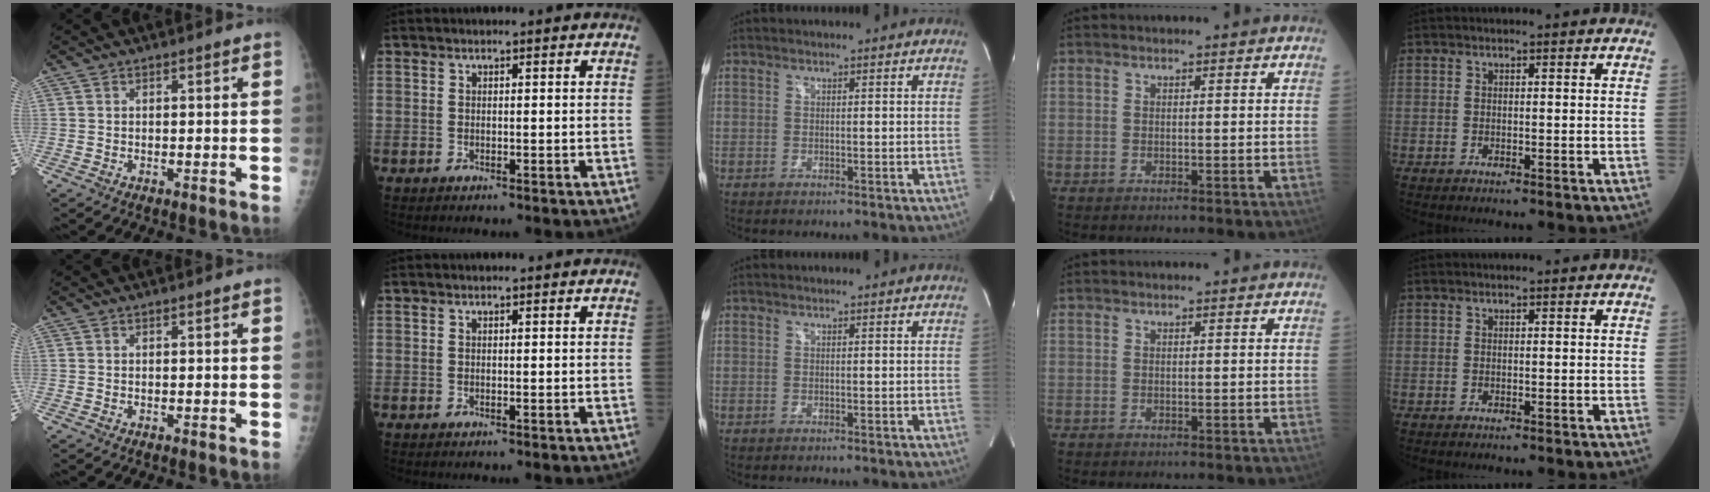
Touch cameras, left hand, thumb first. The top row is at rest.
{}